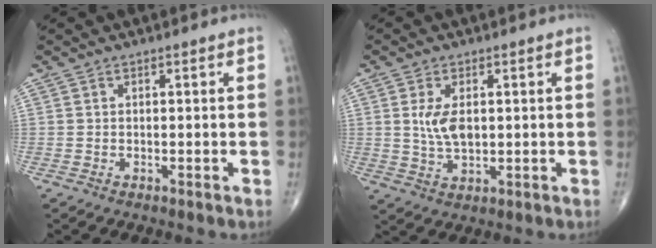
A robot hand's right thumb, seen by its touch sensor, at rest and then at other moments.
{"total": 6.1, "force": [1.0, 3.2, 5.1], "torque": [-0.095, -0.007, 0.023]}